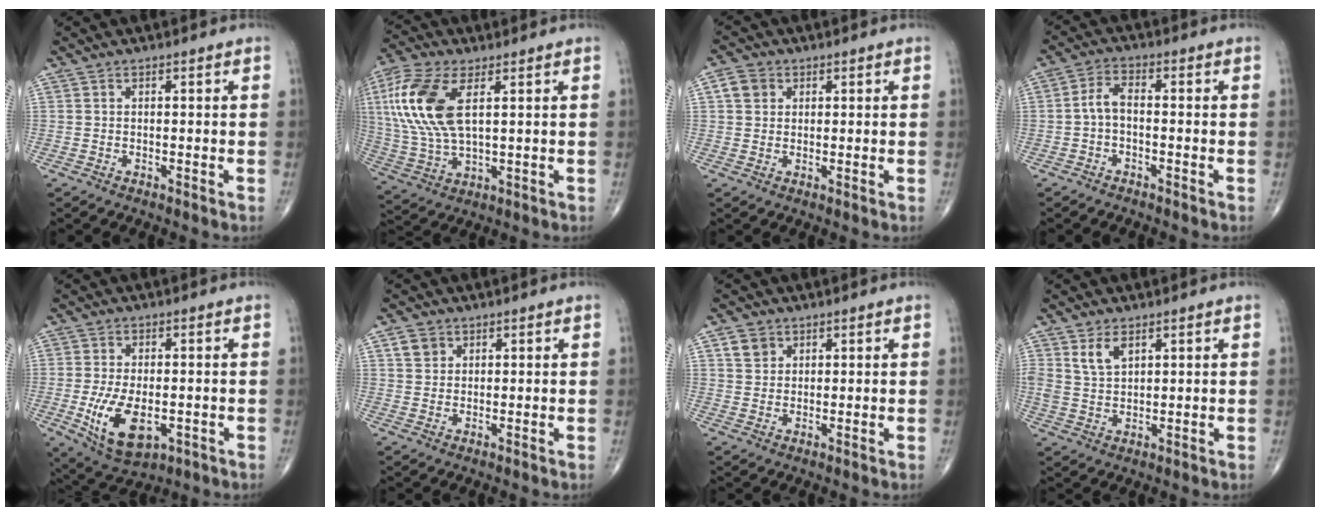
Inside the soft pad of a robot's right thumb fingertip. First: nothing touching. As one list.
[{"total": 16.2, "force": [4.4, 7.4, 13.6], "torque": [-0.315, -0.001, 0.088]}, {"total": 3.7, "force": [1.1, 3.2, 1.6], "torque": [-0.019, 0.004, 0.018]}, {"total": 3.8, "force": [-1.0, 2.0, 3.1], "torque": [-0.060, 0.019, -0.027]}, {"total": 11.3, "force": [-2.7, 6.0, 9.2], "torque": [-0.160, -0.009, -0.032]}, {"total": 3.2, "force": [1.5, 2.6, 1.1], "torque": [-0.009, -0.004, 0.027]}, {"total": 3.6, "force": [1.8, 2.9, 1.2], "torque": [-0.008, -0.006, 0.032]}, {"total": 4.9, "force": [2.6, 2.7, 3.1], "torque": [-0.050, -0.014, 0.056]}]